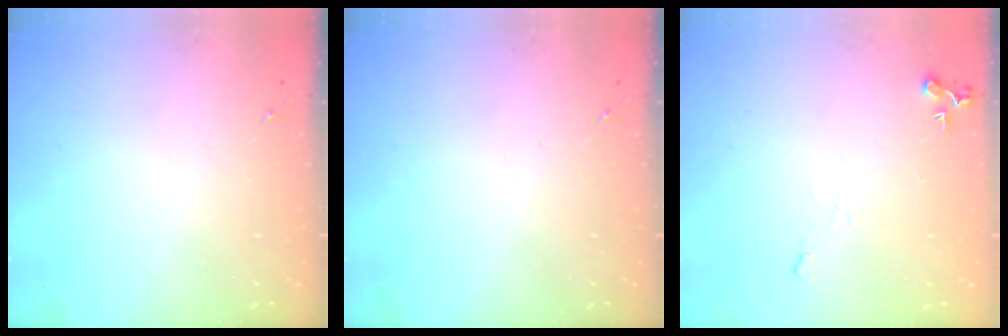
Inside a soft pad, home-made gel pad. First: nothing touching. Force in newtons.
{"total": 0.0}
{"total": 6.8, "press": 6.8, "slide": 0.9}